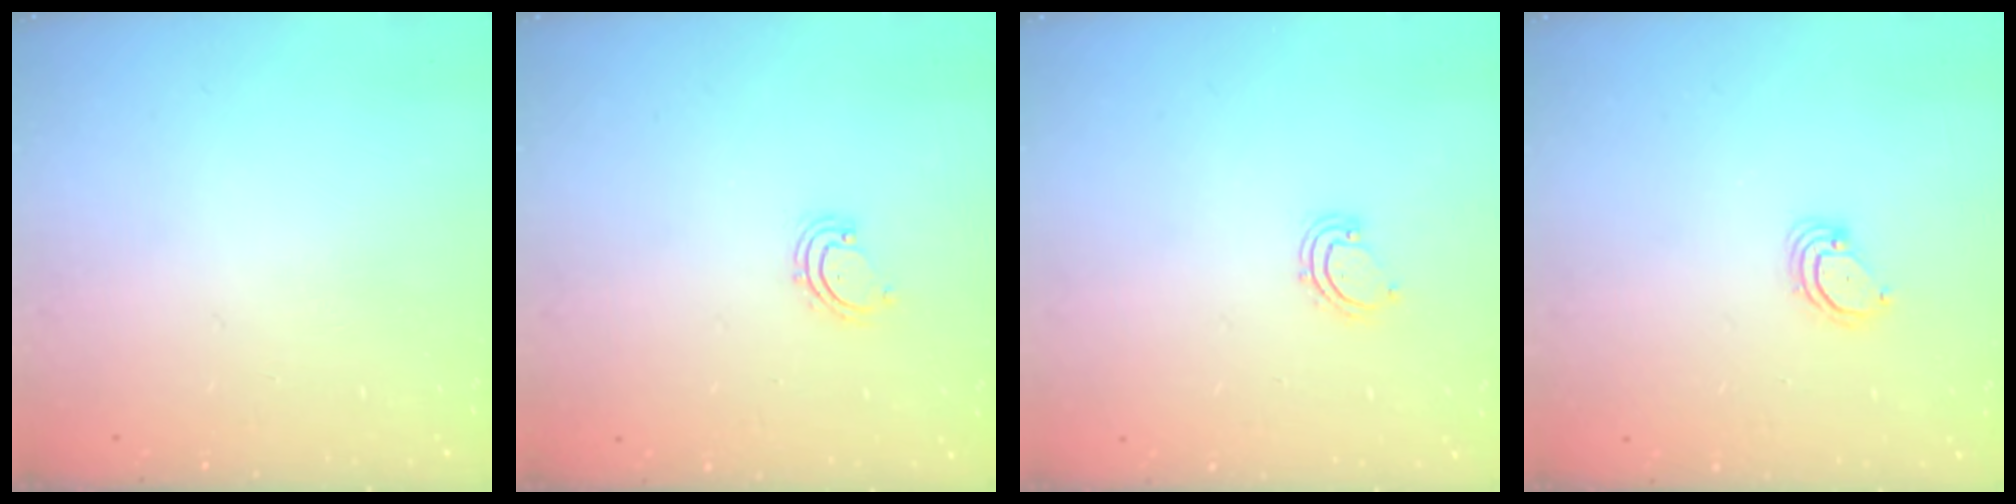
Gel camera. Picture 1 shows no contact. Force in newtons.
{"total": 2.7, "press": 2.6, "slide": 0.5}
{"total": 3.5, "press": 3.5, "slide": 0.3}
{"total": 3.5, "press": 3.5, "slide": 0.3}